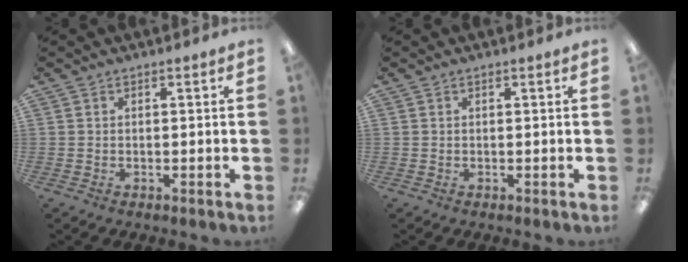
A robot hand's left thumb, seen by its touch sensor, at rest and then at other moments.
{"total": 0.0}